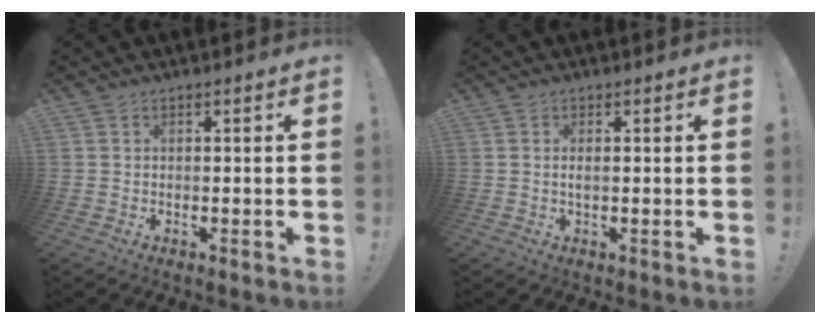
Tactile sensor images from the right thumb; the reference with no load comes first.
{"total": 1.0, "force": [0.0, 0.2, 1.0], "torque": [-0.013, -0.002, -0.002]}